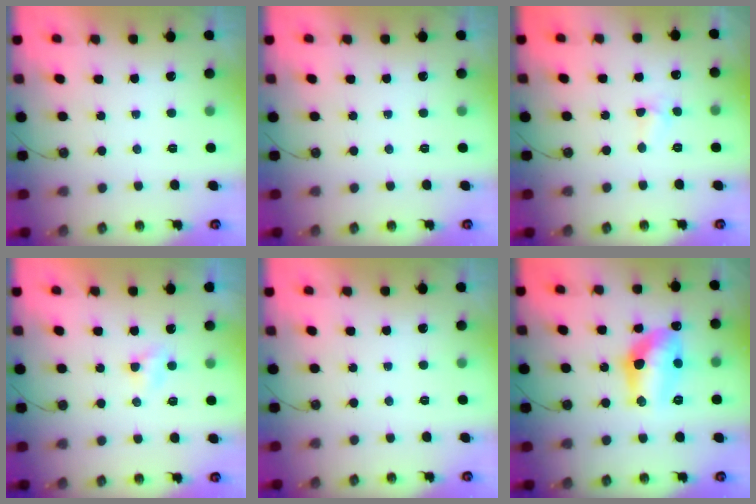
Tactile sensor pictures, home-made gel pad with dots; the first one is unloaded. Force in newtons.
{"total": 0.0}
{"total": 3.7, "press": 3.7, "slide": 0.5}
{"total": 2.7, "press": 2.6, "slide": 0.4}
{"total": 0.0}
{"total": 14.9, "press": 14.1, "slide": 5.0}